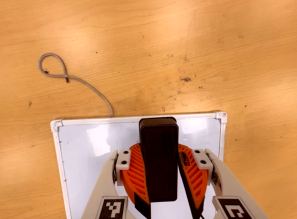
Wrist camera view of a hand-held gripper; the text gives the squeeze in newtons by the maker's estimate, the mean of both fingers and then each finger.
{"total": 9.9, "left": 9.9, "right": 10.0}